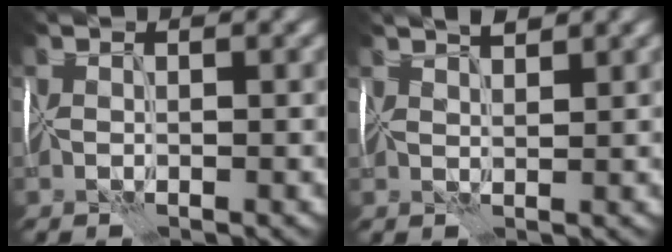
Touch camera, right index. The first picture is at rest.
{"total": 2.9, "force": [2.4, 0.8, 1.3], "torque": [-0.013, 0.023, 0.026]}